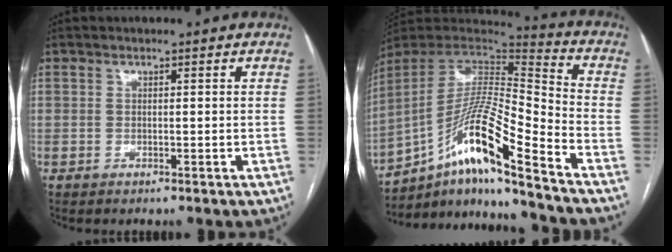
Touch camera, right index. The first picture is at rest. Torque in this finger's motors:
{"motor_torque": [1.34, -0.80, 0.76, 0.13]}